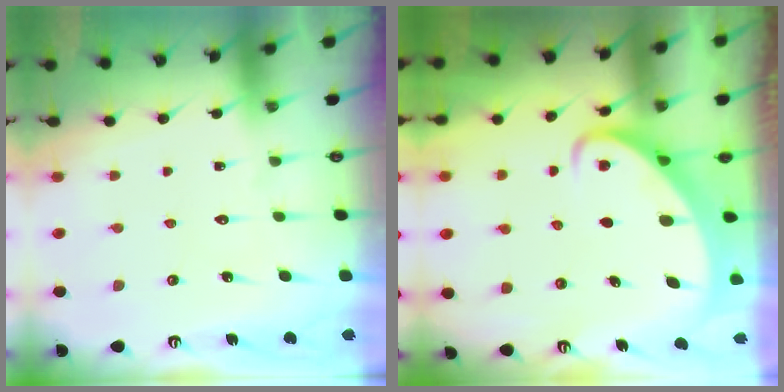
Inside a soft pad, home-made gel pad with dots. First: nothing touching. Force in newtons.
{"total": 2.6, "press": 2.6, "slide": 0.3}